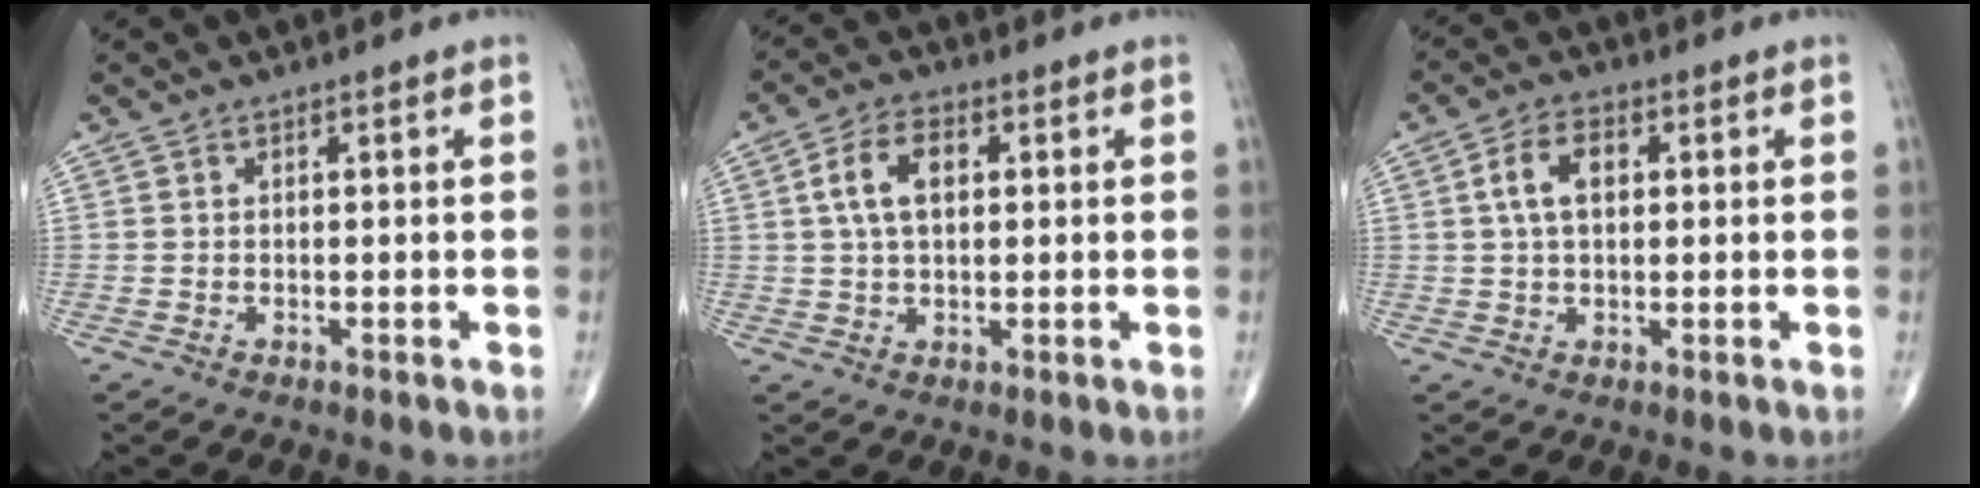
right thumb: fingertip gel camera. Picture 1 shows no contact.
{"total": 7.4, "force": [1.5, 4.3, 5.8], "torque": [-0.103, 0.011, 0.026]}
{"total": 6.1, "force": [1.2, 3.7, 4.8], "torque": [-0.084, 0.011, 0.018]}